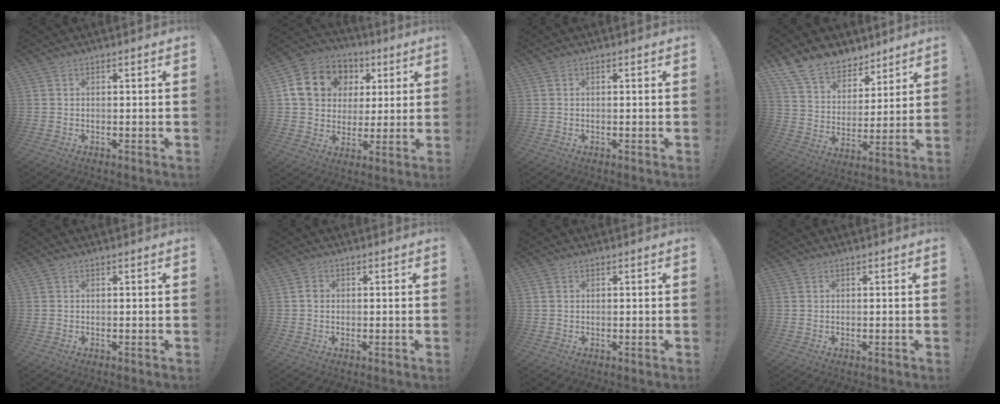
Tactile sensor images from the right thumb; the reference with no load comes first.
{"total": 15.5, "force": [5.3, 12.9, 6.8], "torque": [-0.094, -0.014, 0.117]}
{"total": 0.0}
{"total": 13.6, "force": [10.7, 7.6, 3.7], "torque": [-0.080, -0.075, 0.207]}
{"total": 0.0}
{"total": 1.3, "force": [-0.3, 1.1, 0.7], "torque": [-0.003, 0.001, -0.007]}
{"total": 0.6, "force": [0.2, 0.6, 0.0], "torque": [-0.008, 0.005, 0.006]}
{"total": 0.0}